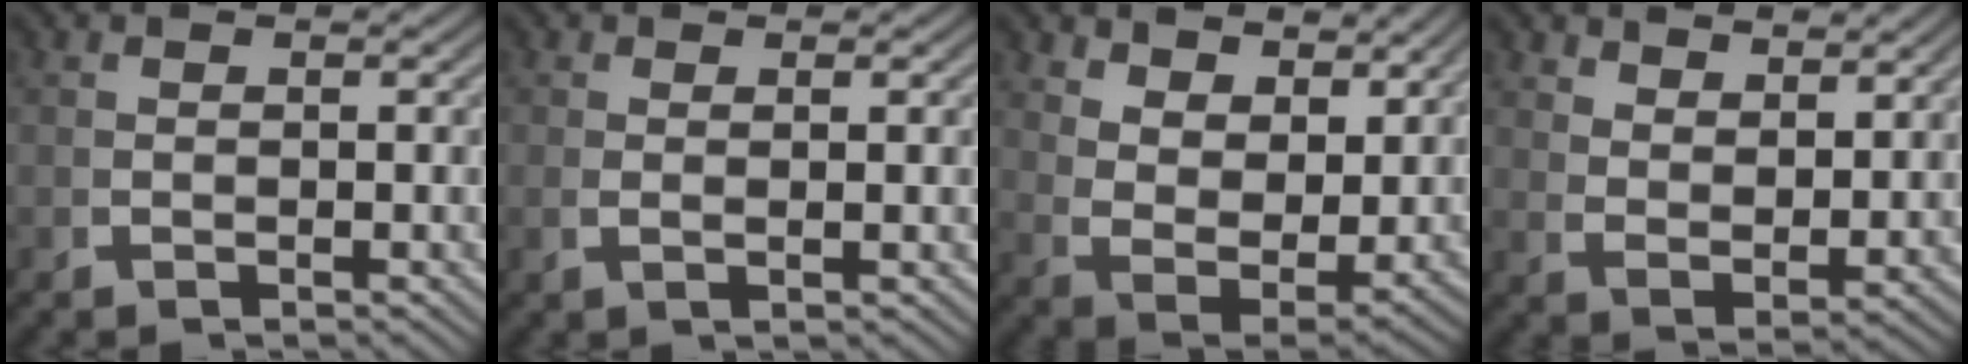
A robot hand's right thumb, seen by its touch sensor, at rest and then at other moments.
{"total": 1.1, "force": [0.5, -0.1, 1.0], "torque": [-0.024, 0.000, 0.012]}
{"total": 8.0, "force": [2.3, 5.0, 5.8], "torque": [-0.135, -0.043, 0.060]}
{"total": 3.4, "force": [2.7, 0.9, 1.8], "torque": [-0.029, -0.007, 0.060]}